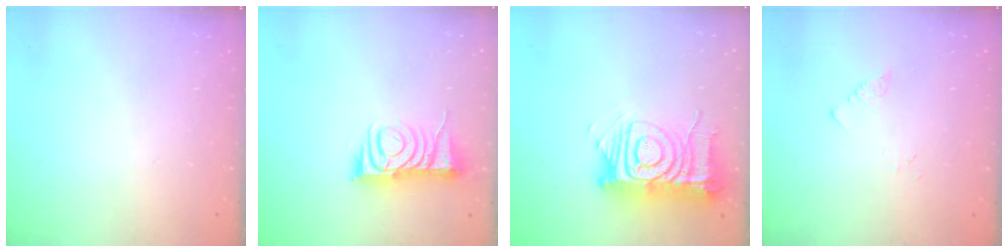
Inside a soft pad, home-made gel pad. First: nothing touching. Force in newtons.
{"total": 8.4, "press": 8.3, "slide": 1.0}
{"total": 17.1, "press": 17.0, "slide": 1.9}
{"total": 1.8, "press": 1.8, "slide": 0.2}